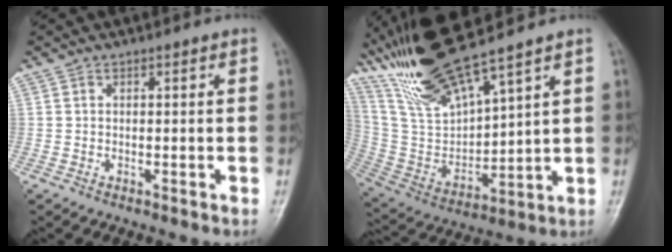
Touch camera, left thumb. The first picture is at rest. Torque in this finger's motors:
{"motor_torque": [0.99, -0.81, 1.45, -1.32, 0.48]}